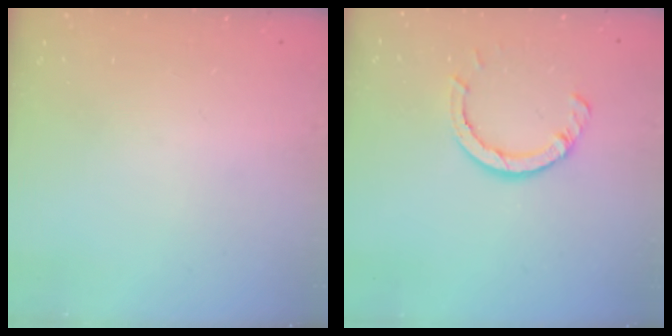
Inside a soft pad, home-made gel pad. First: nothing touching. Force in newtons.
{"total": 5.7, "press": 5.6, "slide": 0.7}